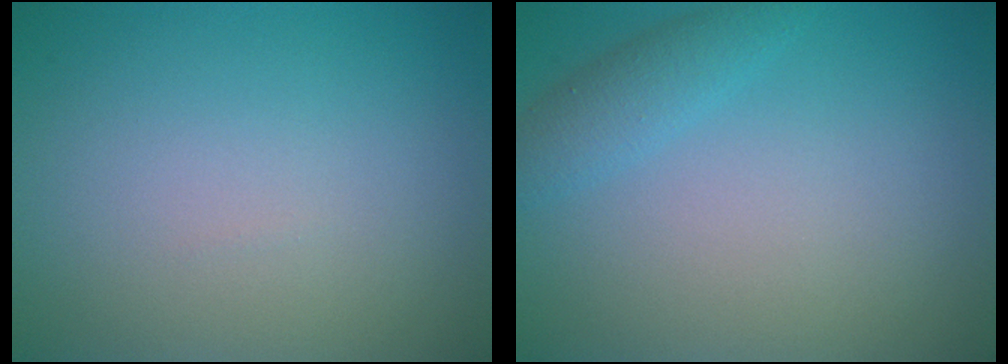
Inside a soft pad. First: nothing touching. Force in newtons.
{"total": 1.9, "press": 1.9, "slide": 0.1}